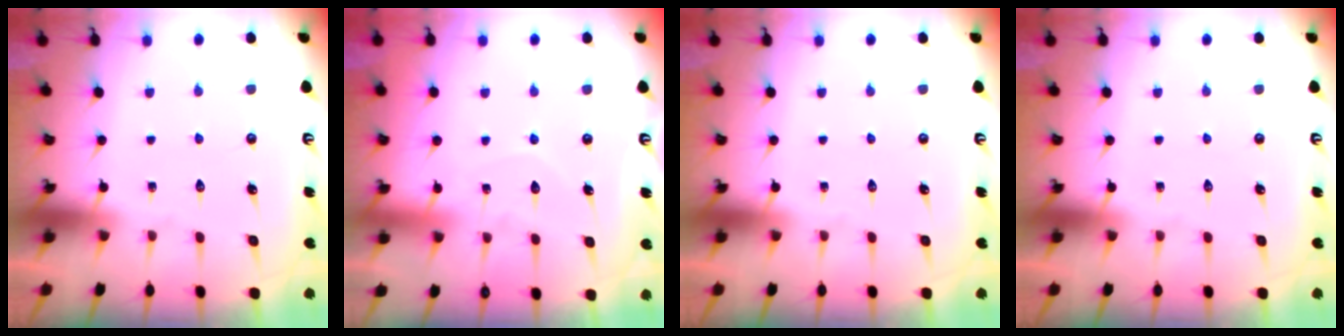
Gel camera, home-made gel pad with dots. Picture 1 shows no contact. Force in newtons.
{"total": 5.8, "press": 5.7, "slide": 0.6}
{"total": 0.0}
{"total": 0.0}